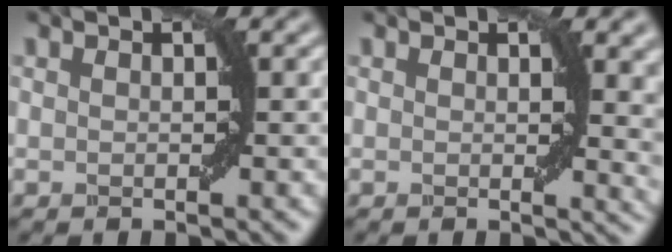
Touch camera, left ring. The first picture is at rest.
{"total": 3.8, "force": [1.1, 1.2, 3.4], "torque": [-0.031, -0.003, 0.018]}